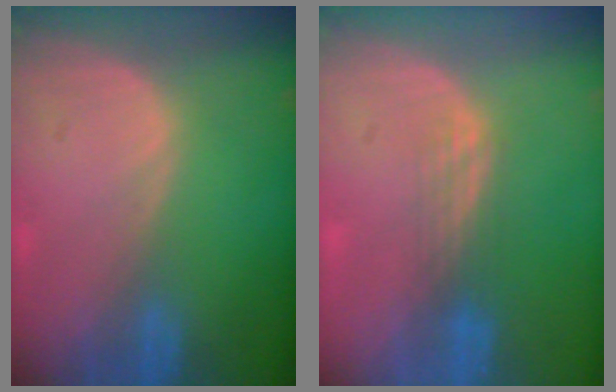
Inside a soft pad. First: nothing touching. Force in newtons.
{"total": 3.0, "press": 2.5, "slide": 1.6}